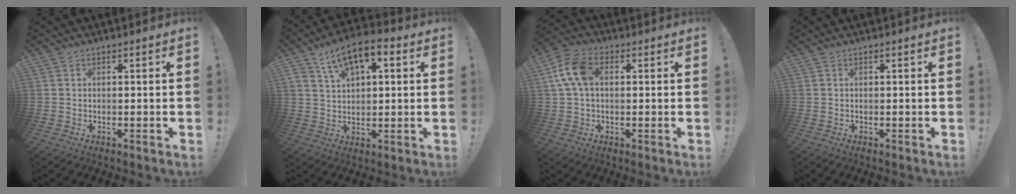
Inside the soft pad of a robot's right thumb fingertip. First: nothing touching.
{"total": 10.2, "force": [5.0, 5.2, 7.2], "torque": [-0.113, -0.016, 0.091]}
{"total": 10.2, "force": [1.7, 6.6, 7.6], "torque": [-0.151, 0.015, 0.034]}
{"total": 0.0}